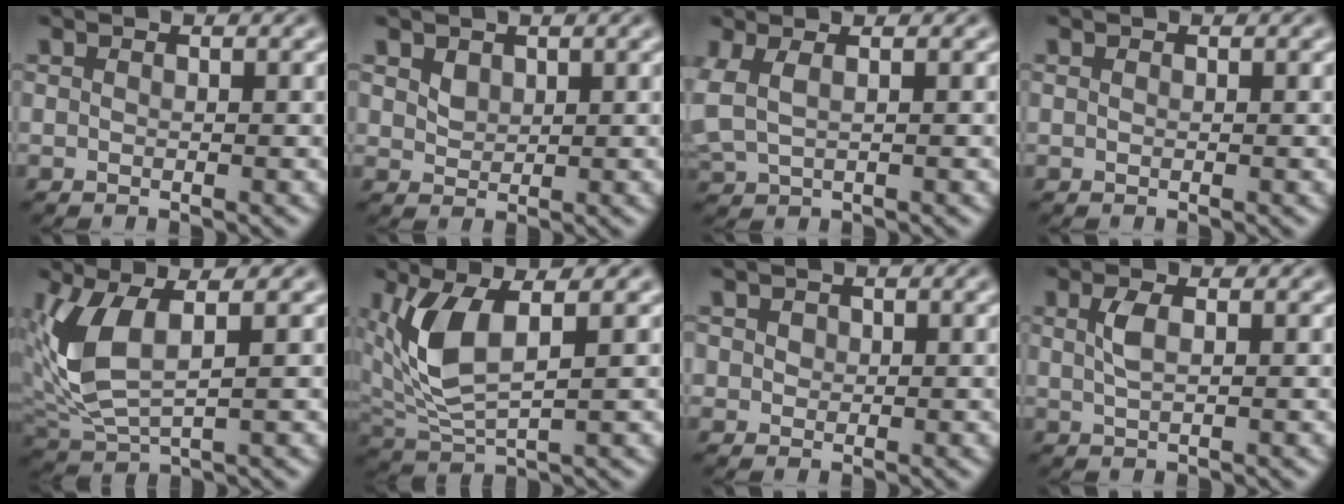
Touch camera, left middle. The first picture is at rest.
{"total": 1.2, "force": [0.8, 0.9, 0.4], "torque": [-0.010, -0.001, 0.020]}
{"total": 2.0, "force": [0.9, 0.9, 1.6], "torque": [-0.044, 0.003, 0.022]}
{"total": 0.0}
{"total": 5.3, "force": [1.5, 2.4, 4.5], "torque": [-0.117, -0.007, 0.039]}
{"total": 5.9, "force": [1.7, 2.5, 5.1], "torque": [-0.126, -0.006, 0.041]}
{"total": 1.2, "force": [0.5, 1.0, 0.4], "torque": [-0.001, 0.002, 0.004]}
{"total": 1.8, "force": [0.6, 0.7, 1.6], "torque": [-0.036, 0.003, 0.012]}